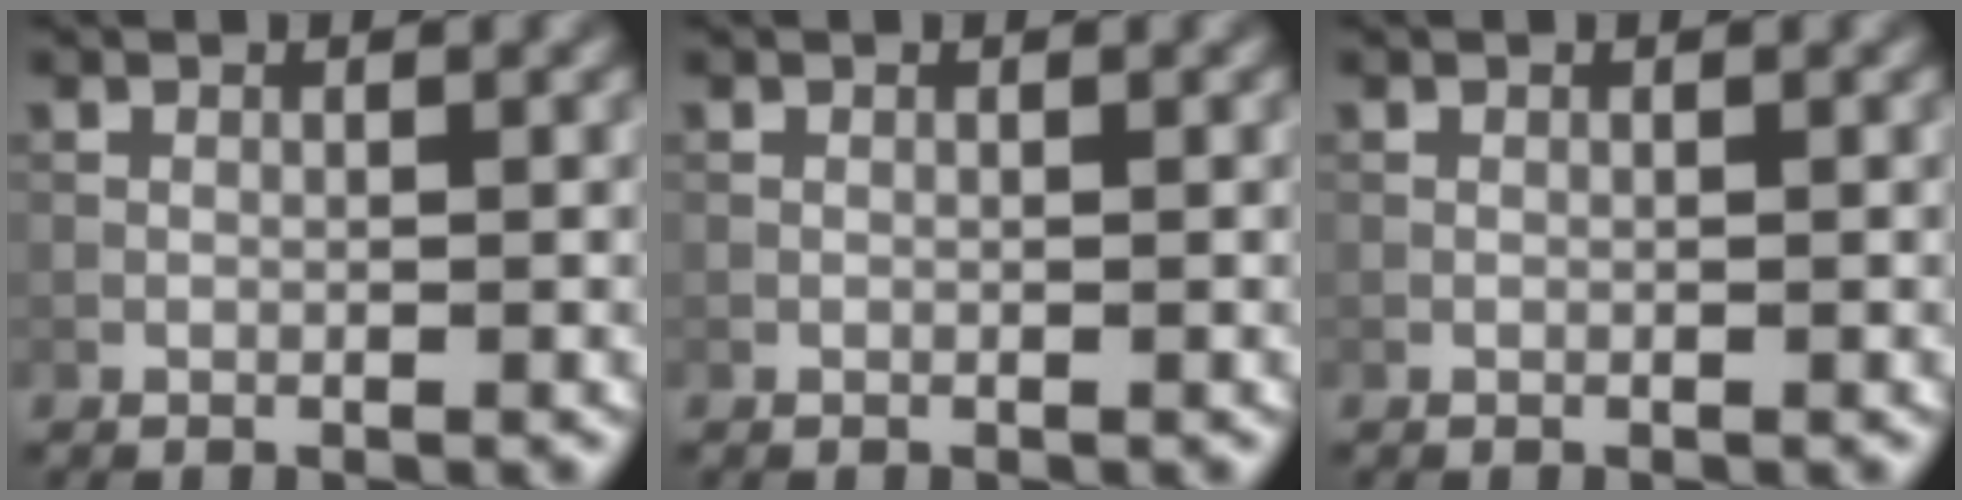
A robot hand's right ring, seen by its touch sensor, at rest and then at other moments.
{"total": 0.0}
{"total": 0.0}